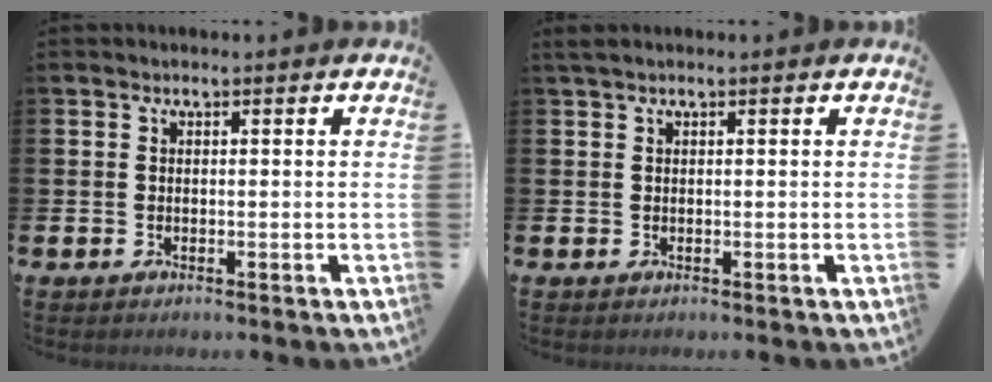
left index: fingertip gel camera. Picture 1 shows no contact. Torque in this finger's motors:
{"motor_torque": [0.03, -0.25, 0.12, 0.04]}